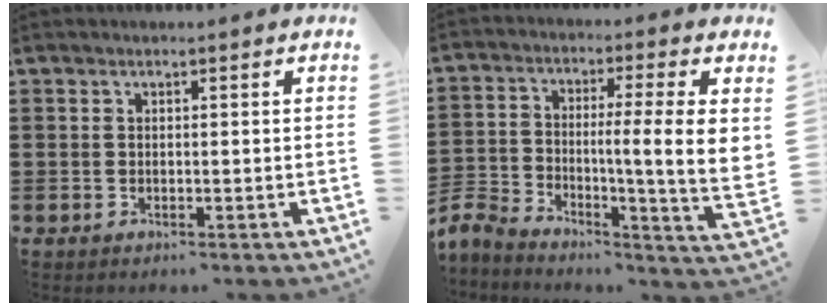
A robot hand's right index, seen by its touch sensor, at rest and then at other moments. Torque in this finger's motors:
{"motor_torque": [0.76, 0.14, 0.53, 0.21]}